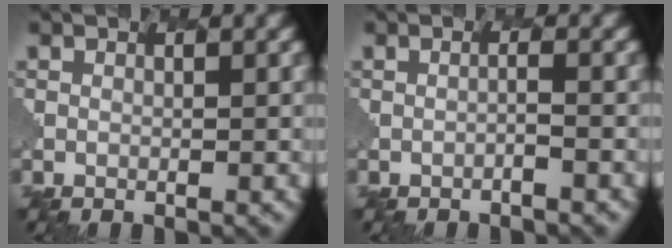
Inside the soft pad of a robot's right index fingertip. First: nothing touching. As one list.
[{"total": 1.4, "force": [-0.8, -0.6, -1.0], "torque": [-0.004, -0.003, -0.018]}]